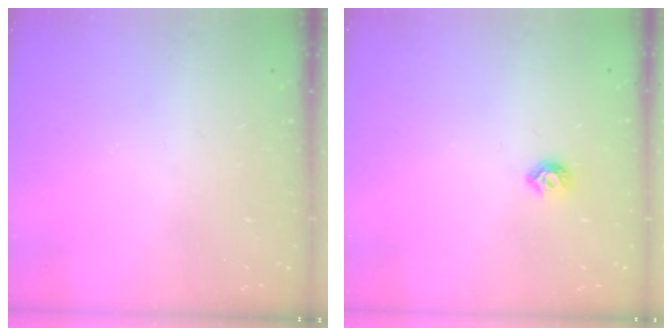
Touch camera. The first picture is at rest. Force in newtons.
{"total": 5.5, "press": 5.4, "slide": 1.2}